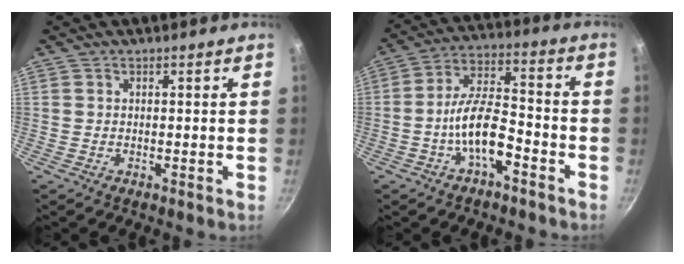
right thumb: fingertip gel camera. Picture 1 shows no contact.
{"total": 10.4, "force": [-4.7, 4.2, 8.2], "torque": [-0.137, 0.049, -0.090]}